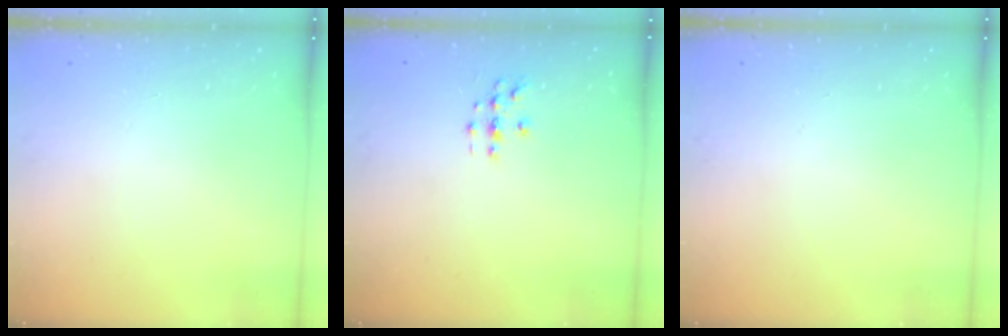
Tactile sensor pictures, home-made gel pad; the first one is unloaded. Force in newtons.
{"total": 2.8, "press": 2.8, "slide": 0.3}
{"total": 0.0}